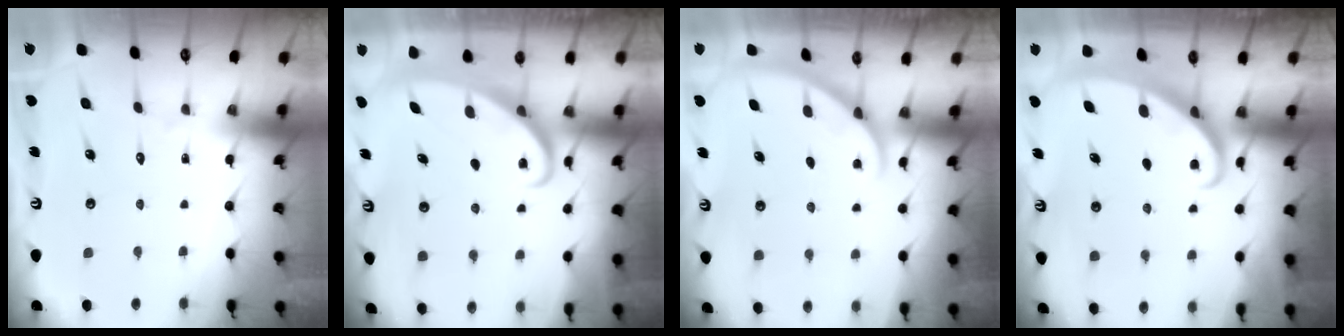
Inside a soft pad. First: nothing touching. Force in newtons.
{"total": 2.5, "press": 2.4, "slide": 0.3}
{"total": 1.5, "press": 1.5, "slide": 0.2}
{"total": 2.2, "press": 2.2, "slide": 0.2}